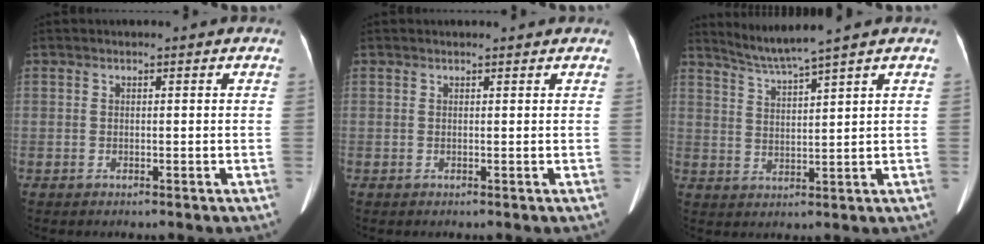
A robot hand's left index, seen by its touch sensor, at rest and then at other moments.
{"total": 1.7, "force": [1.6, 0.2, 0.3], "torque": [-0.010, 0.011, 0.019]}
{"total": 5.1, "force": [4.4, -1.9, 1.6], "torque": [-0.040, -0.011, 0.091]}